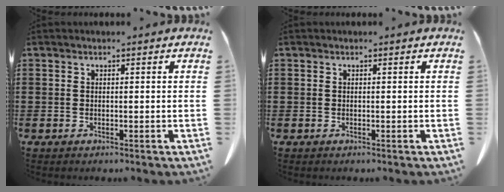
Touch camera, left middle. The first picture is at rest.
{"total": 0.0}